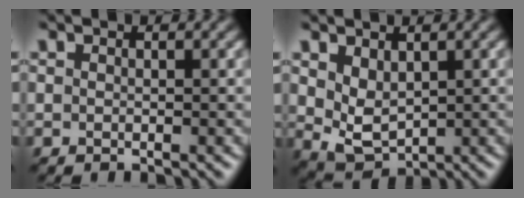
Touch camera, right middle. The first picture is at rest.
{"total": 3.4, "force": [1.1, 2.2, 2.3], "torque": [-0.054, -0.009, 0.029]}